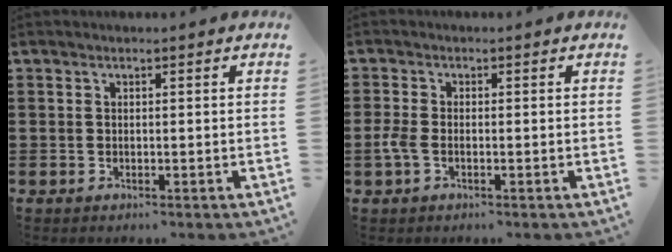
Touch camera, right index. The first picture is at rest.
{"total": 2.4, "force": [-1.0, 1.1, 1.9], "torque": [-0.050, -0.006, -0.022]}